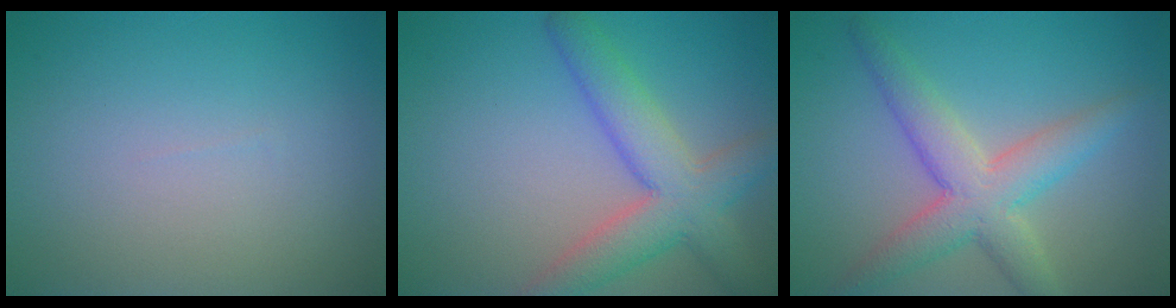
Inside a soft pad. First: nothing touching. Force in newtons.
{"total": 6.2, "press": 6.2, "slide": 0.4}
{"total": 4.2, "press": 4.2, "slide": 0.4}